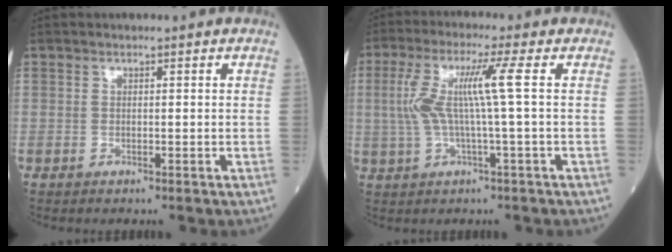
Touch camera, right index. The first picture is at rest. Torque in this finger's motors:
{"motor_torque": [1.56, 0.28, 0.76, 0.21]}